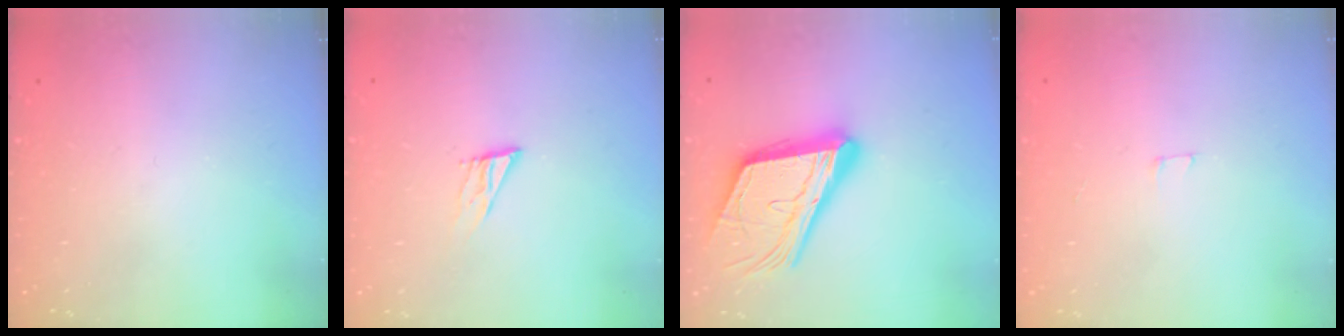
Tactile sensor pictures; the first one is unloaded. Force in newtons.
{"total": 7.6, "press": 7.6, "slide": 0.3}
{"total": 23.2, "press": 22.8, "slide": 3.7}
{"total": 1.8, "press": 1.8, "slide": 0.1}